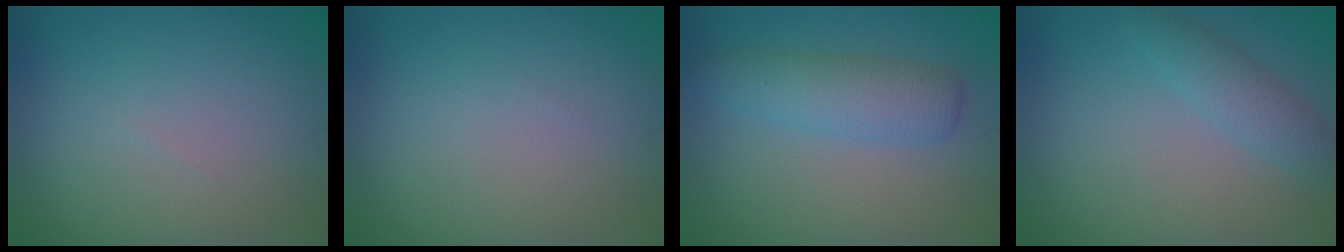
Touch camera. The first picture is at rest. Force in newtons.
{"total": 0.0}
{"total": 4.0, "press": 4.0, "slide": 0.1}
{"total": 2.3, "press": 2.3, "slide": 0.2}